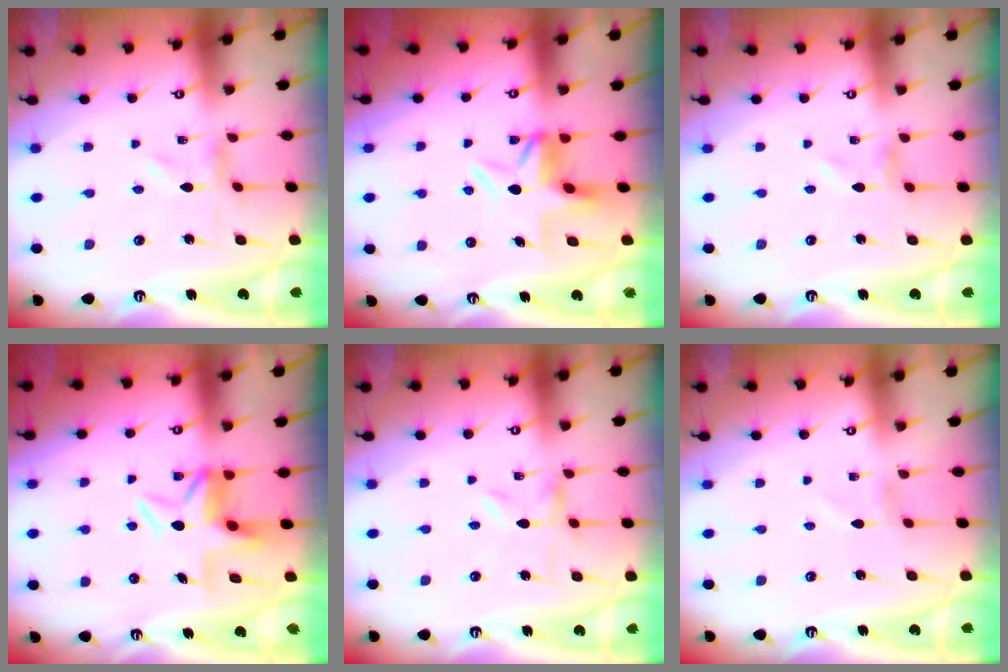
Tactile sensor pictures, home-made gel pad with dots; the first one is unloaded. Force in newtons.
{"total": 5.5, "press": 5.3, "slide": 1.7}
{"total": 0.0}
{"total": 5.3, "press": 5.2, "slide": 0.7}
{"total": 0.0}
{"total": 1.3, "press": 1.3, "slide": 0.1}